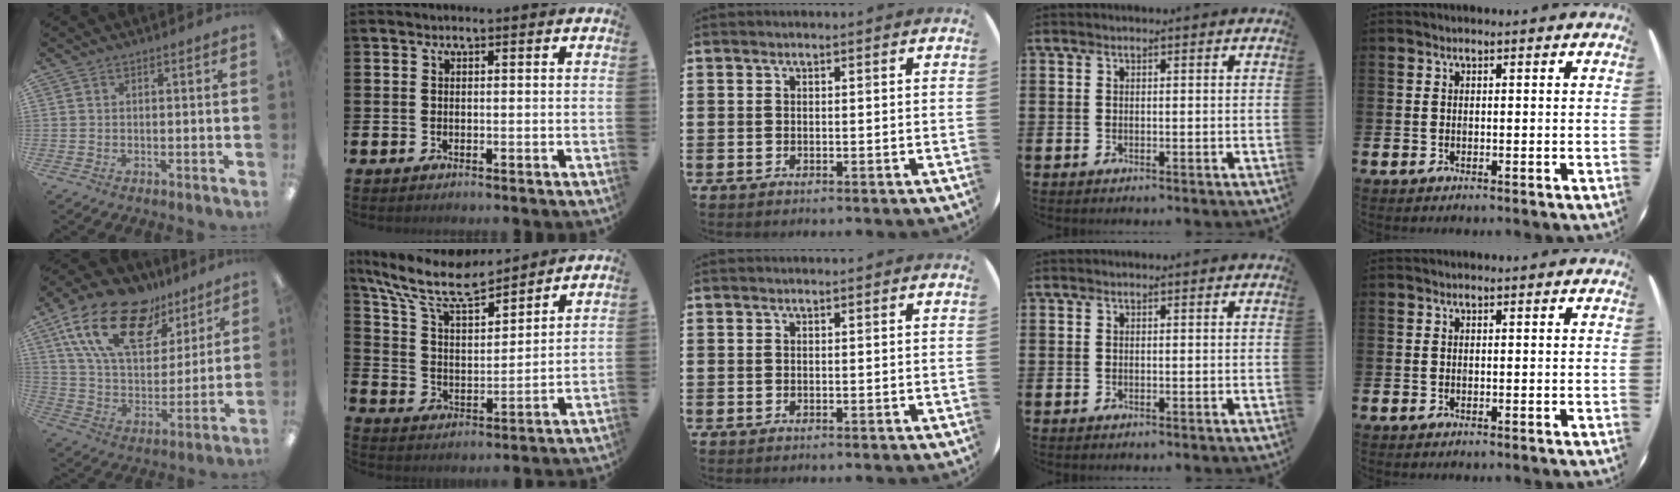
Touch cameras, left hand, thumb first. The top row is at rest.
{"thumb": {"total": 21.7, "force": [12.8, 11.2, 13.4], "torque": [-0.253, -0.056, 0.230]}, "index": {"total": 10.6, "force": [9.1, 2.5, 4.8], "torque": [-0.130, -0.048, 0.160]}}